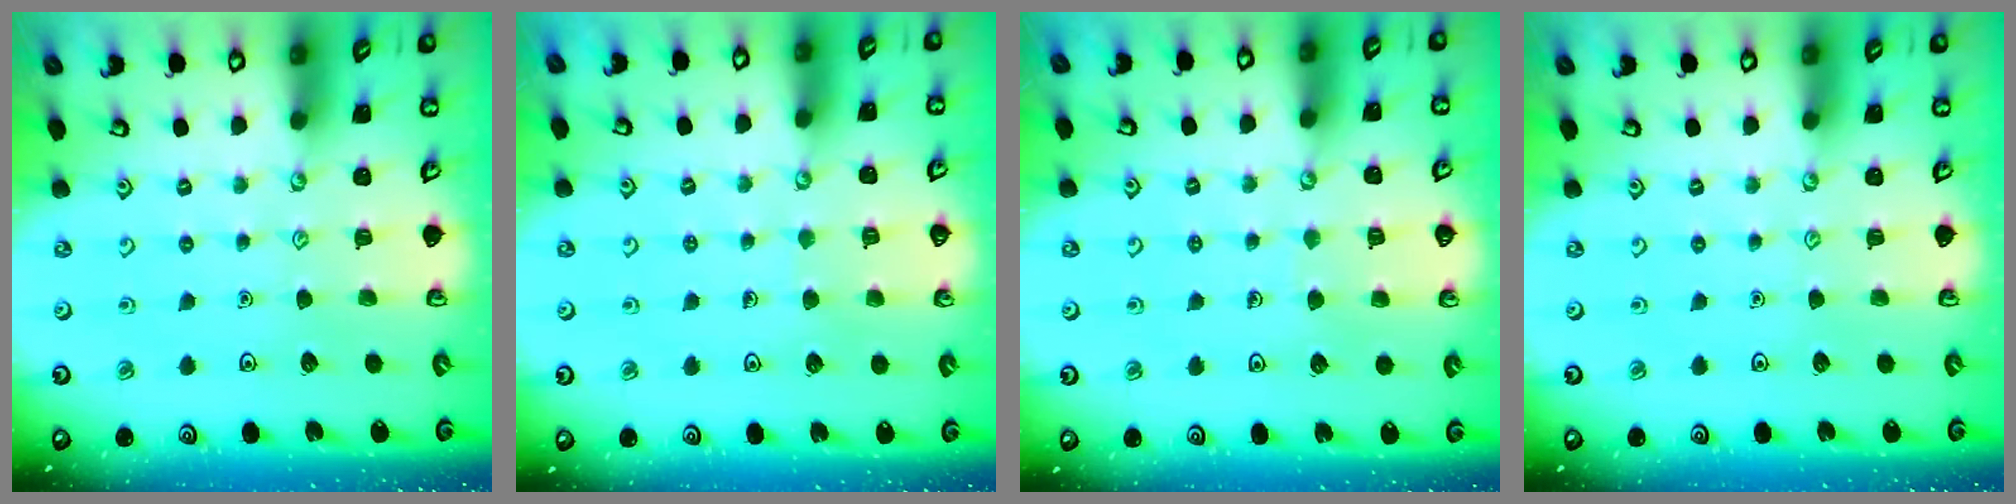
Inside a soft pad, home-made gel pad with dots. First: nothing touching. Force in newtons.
{"total": 4.4, "press": 4.4, "slide": 0.3}
{"total": 4.4, "press": 4.4, "slide": 0.4}
{"total": 0.0}